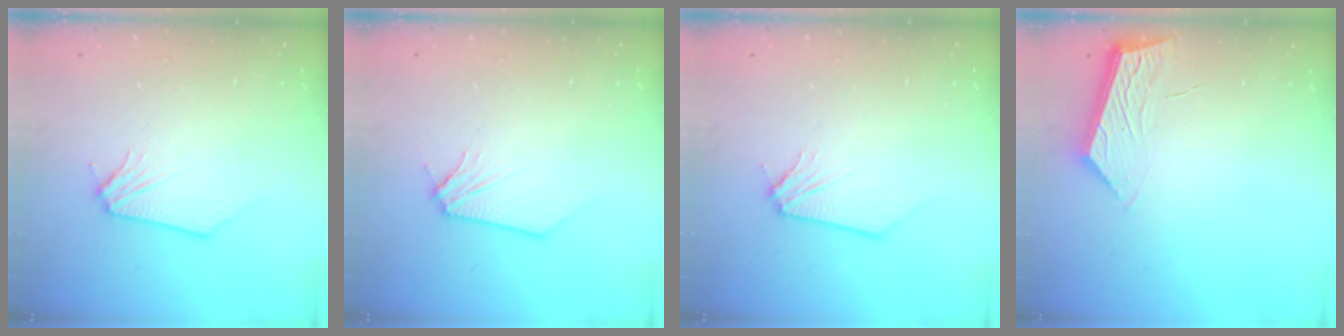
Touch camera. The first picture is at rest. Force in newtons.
{"total": 0.0}
{"total": 0.0}
{"total": 4.8, "press": 4.8, "slide": 0.5}